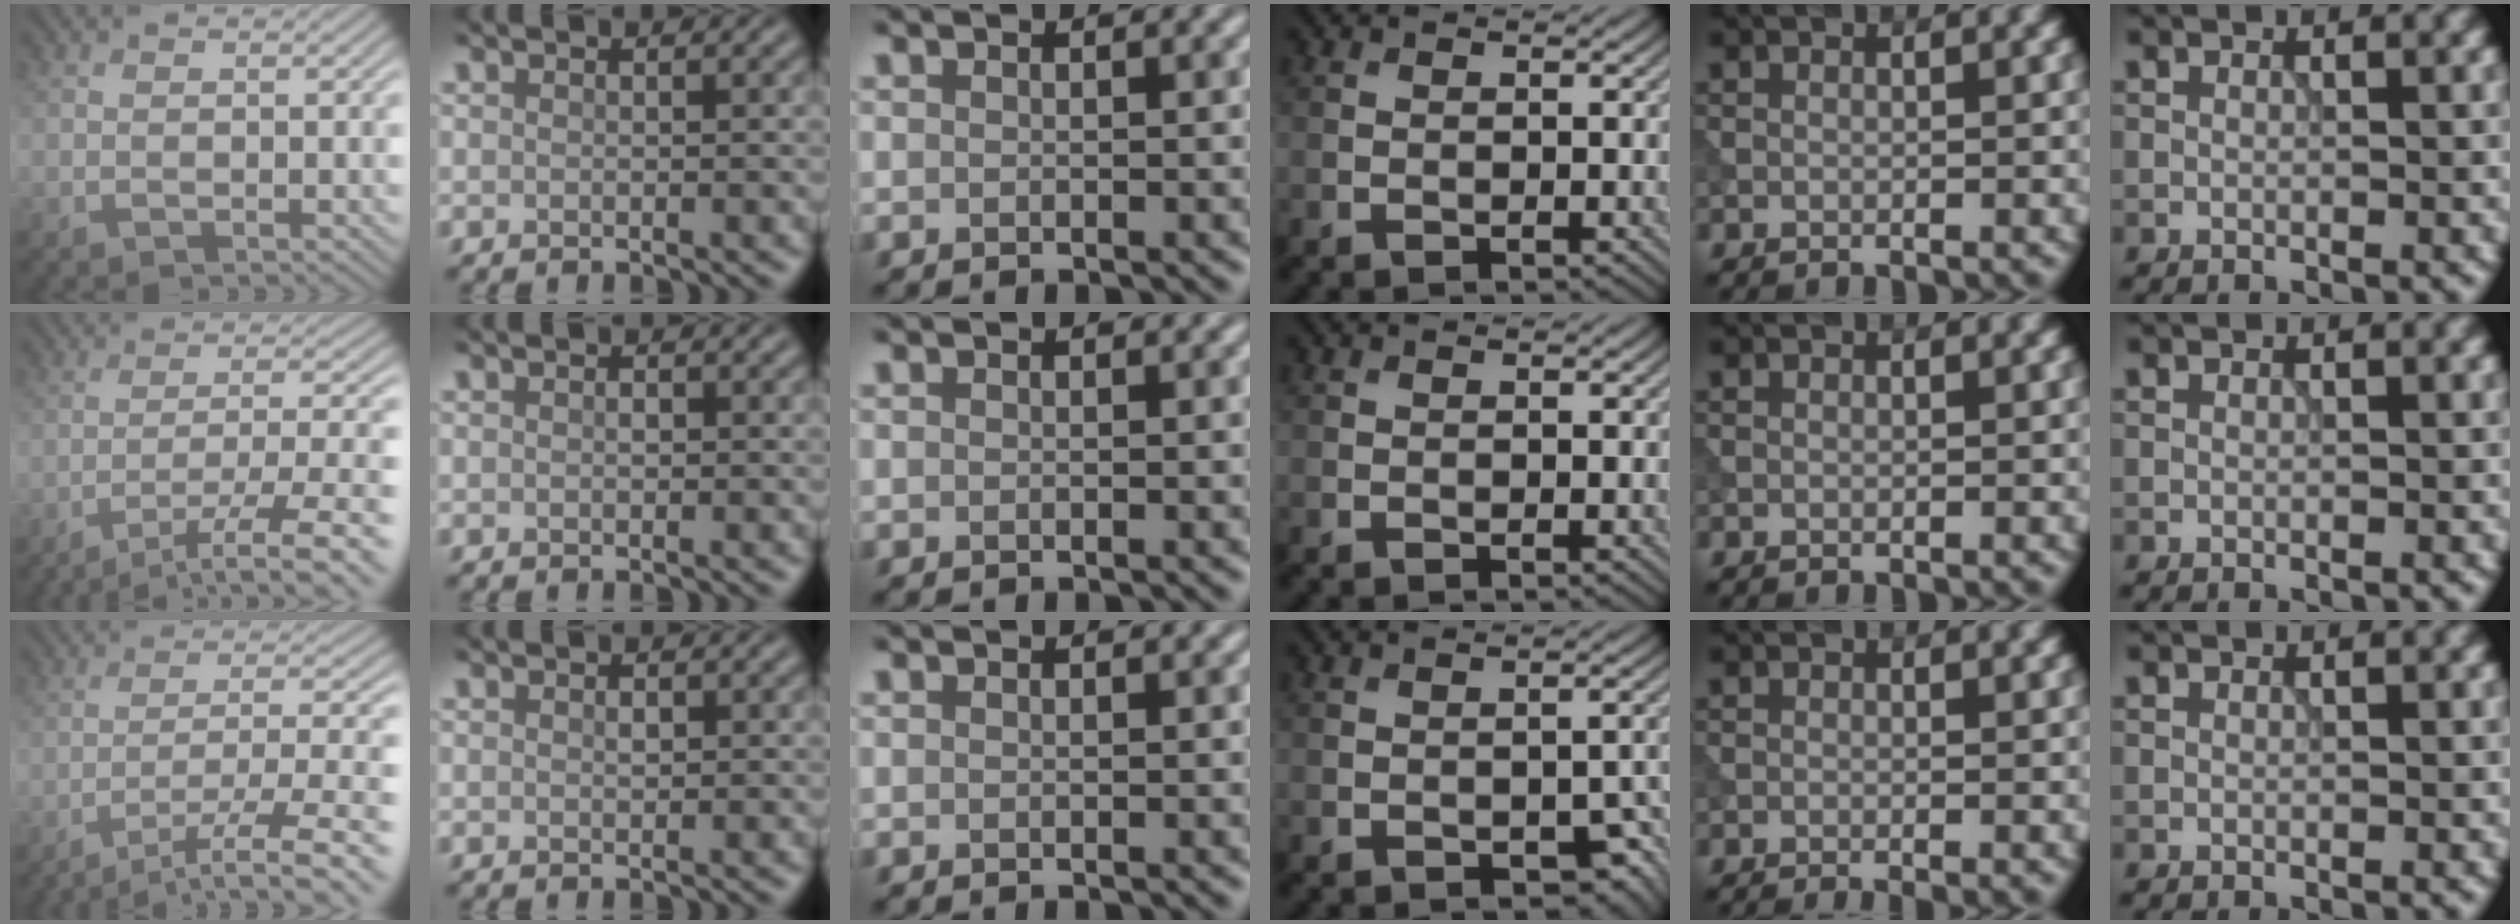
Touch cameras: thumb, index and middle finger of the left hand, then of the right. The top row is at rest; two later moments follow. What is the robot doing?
{"motion": "extract", "object": "tissue"}